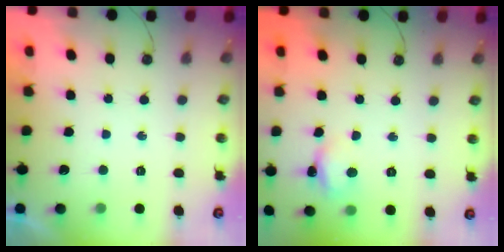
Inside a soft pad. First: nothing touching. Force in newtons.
{"total": 4.1, "press": 4.1, "slide": 0.4}